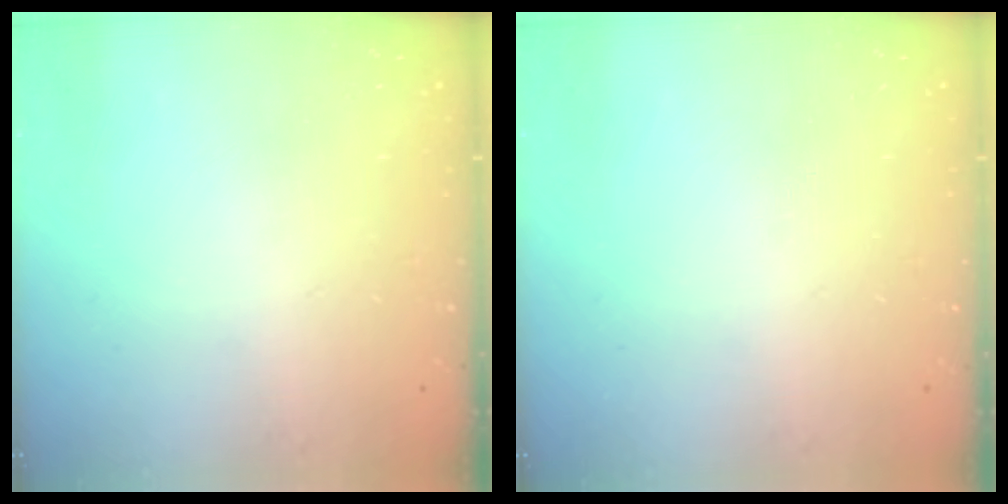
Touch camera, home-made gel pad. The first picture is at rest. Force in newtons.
{"total": 0.0}